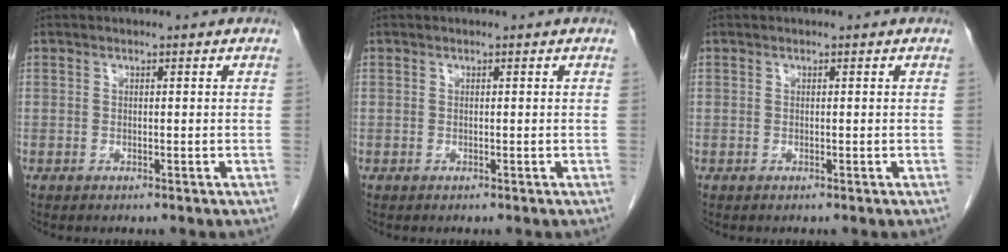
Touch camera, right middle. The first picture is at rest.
{"total": 0.0}
{"total": 0.0}